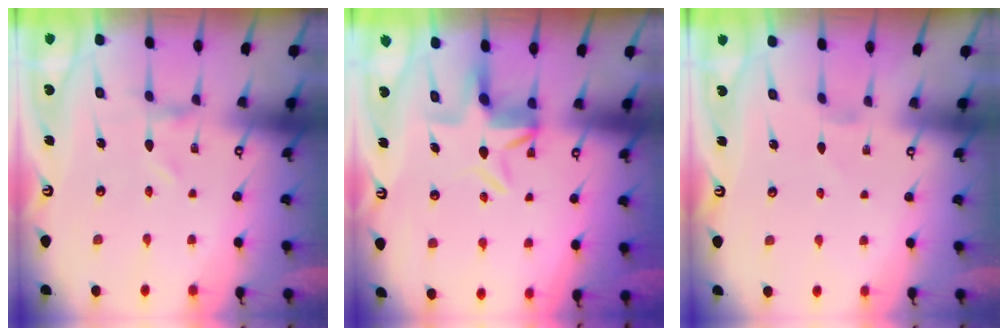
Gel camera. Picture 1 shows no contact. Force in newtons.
{"total": 7.8, "press": 7.5, "slide": 2.0}
{"total": 0.7, "press": 0.6, "slide": 0.4}